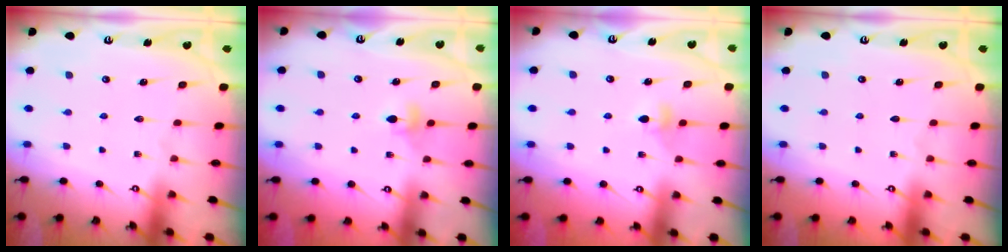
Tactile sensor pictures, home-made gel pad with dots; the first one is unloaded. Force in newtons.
{"total": 4.0, "press": 3.9, "slide": 0.6}
{"total": 3.7, "press": 3.6, "slide": 0.7}
{"total": 0.0}